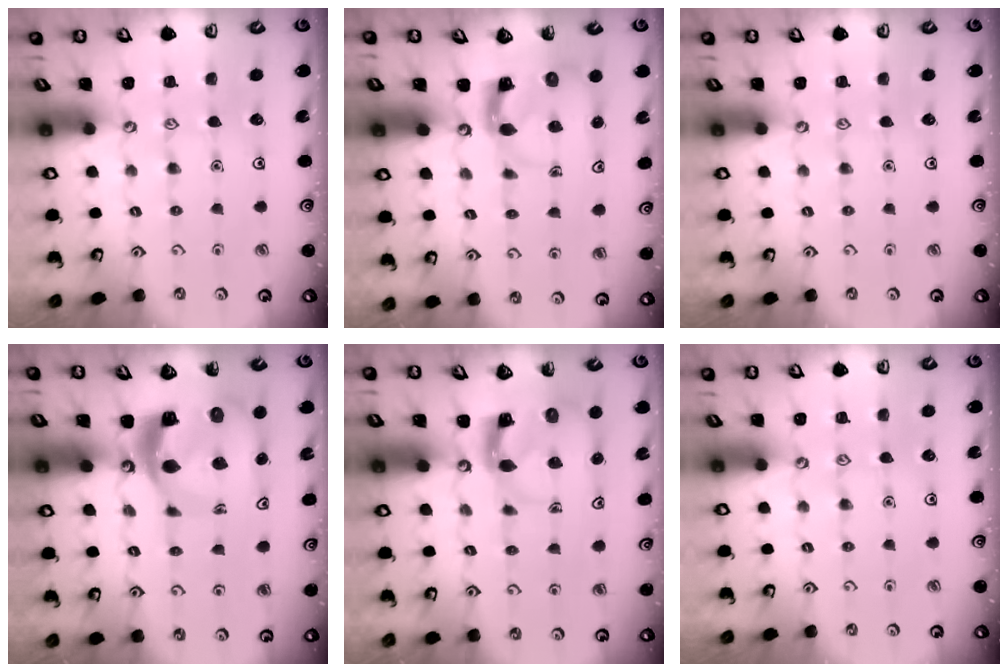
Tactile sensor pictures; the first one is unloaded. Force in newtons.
{"total": 3.7, "press": 3.7, "slide": 0.6}
{"total": 0.0}
{"total": 8.2, "press": 8.1, "slide": 1.1}
{"total": 4.0, "press": 3.9, "slide": 0.8}
{"total": 0.0}